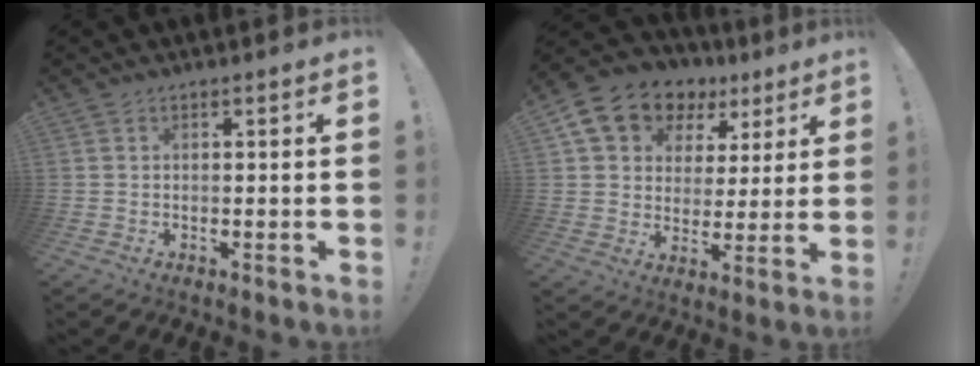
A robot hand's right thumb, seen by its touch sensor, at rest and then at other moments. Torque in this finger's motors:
{"motor_torque": [0.79, 0.91, 0.72, 0.05, 0.08]}